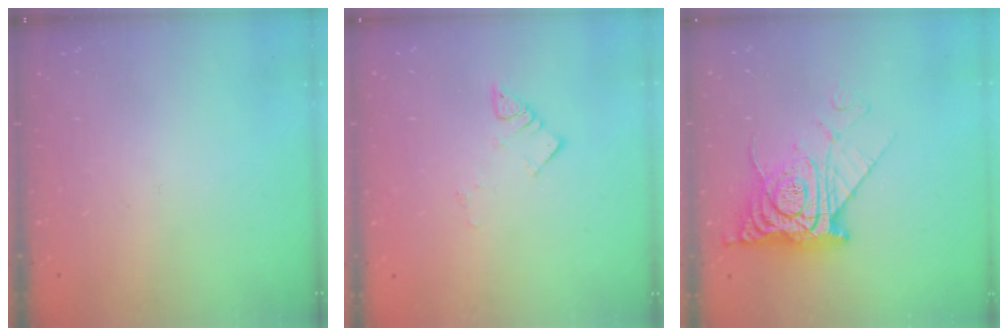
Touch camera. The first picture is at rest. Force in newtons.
{"total": 3.4, "press": 3.4, "slide": 0.3}
{"total": 11.9, "press": 11.9, "slide": 1.4}